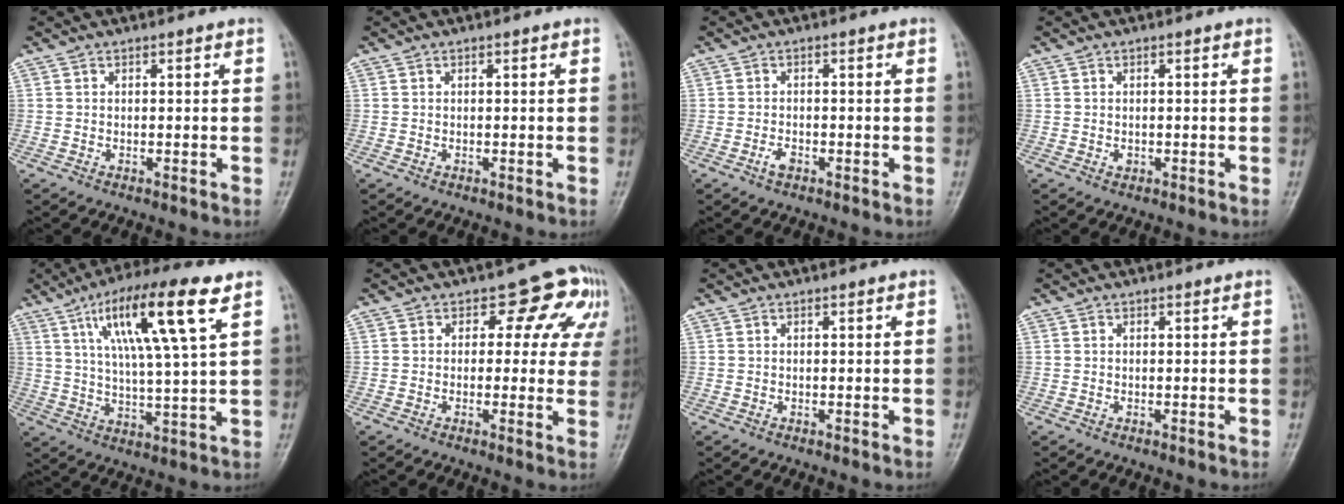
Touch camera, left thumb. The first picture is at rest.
{"total": 0.0}
{"total": 1.8, "force": [-1.2, 0.9, 1.0], "torque": [-0.021, 0.008, -0.024]}
{"total": 0.9, "force": [-0.2, 0.7, 0.4], "torque": [0.001, 0.001, -0.004]}
{"total": 16.4, "force": [7.4, 2.4, 14.4], "torque": [-0.255, -0.014, 0.127]}
{"total": 9.0, "force": [3.0, 6.0, 5.9], "torque": [-0.005, 0.004, 0.022]}
{"total": 0.0}
{"total": 0.0}